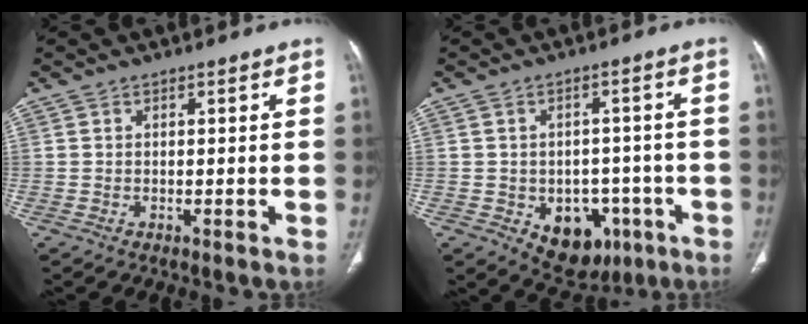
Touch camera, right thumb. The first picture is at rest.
{"total": 10.7, "force": [-4.2, 7.7, 6.1], "torque": [-0.041, 0.023, -0.042]}